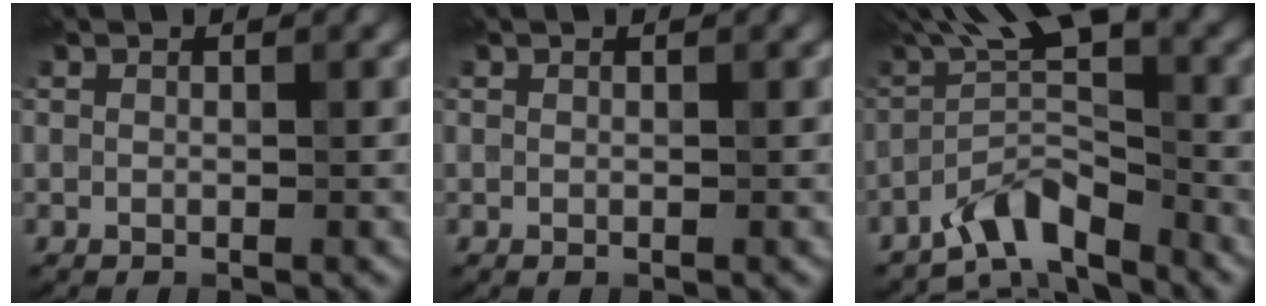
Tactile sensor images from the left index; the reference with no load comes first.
{"total": 0.0}
{"total": 6.9, "force": [-4.4, 2.2, 4.8], "torque": [-0.074, 0.014, -0.090]}